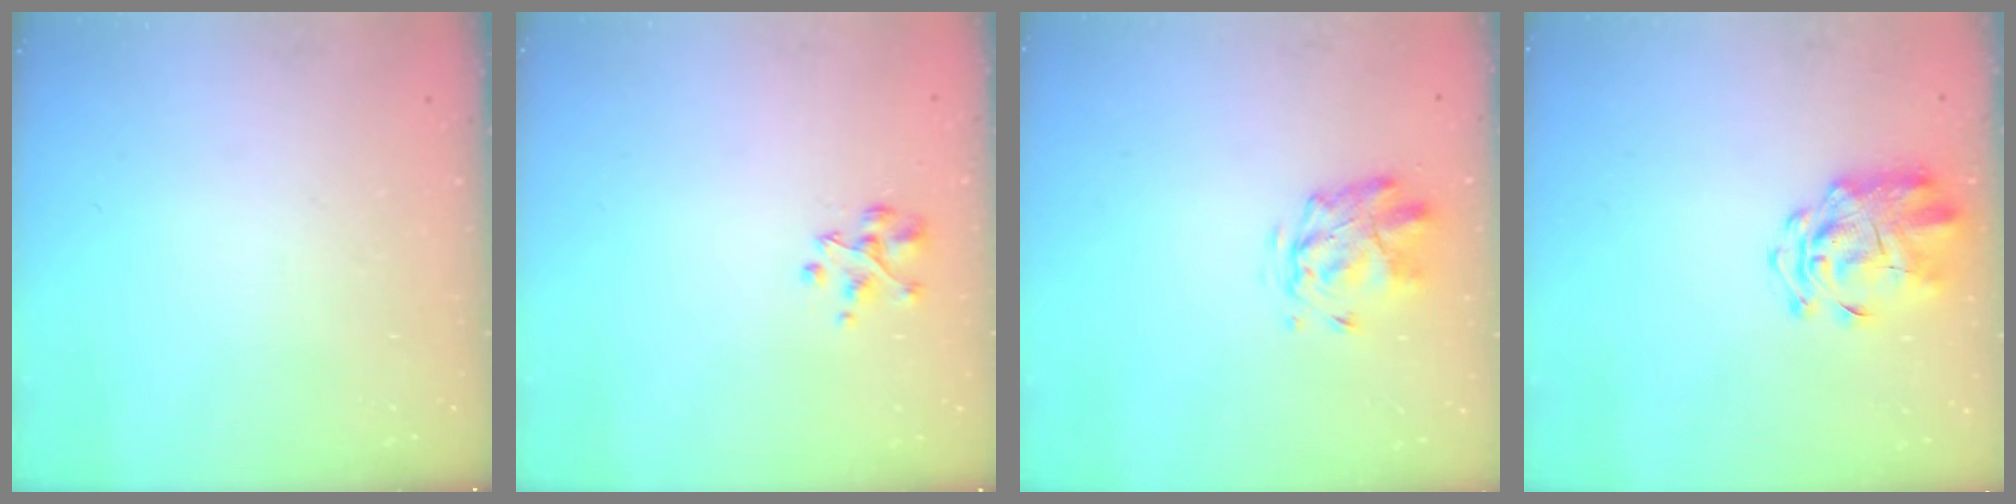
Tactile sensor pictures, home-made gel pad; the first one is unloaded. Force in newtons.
{"total": 2.9, "press": 2.9, "slide": 0.2}
{"total": 2.8, "press": 2.4, "slide": 1.4}
{"total": 3.6, "press": 3.3, "slide": 1.3}